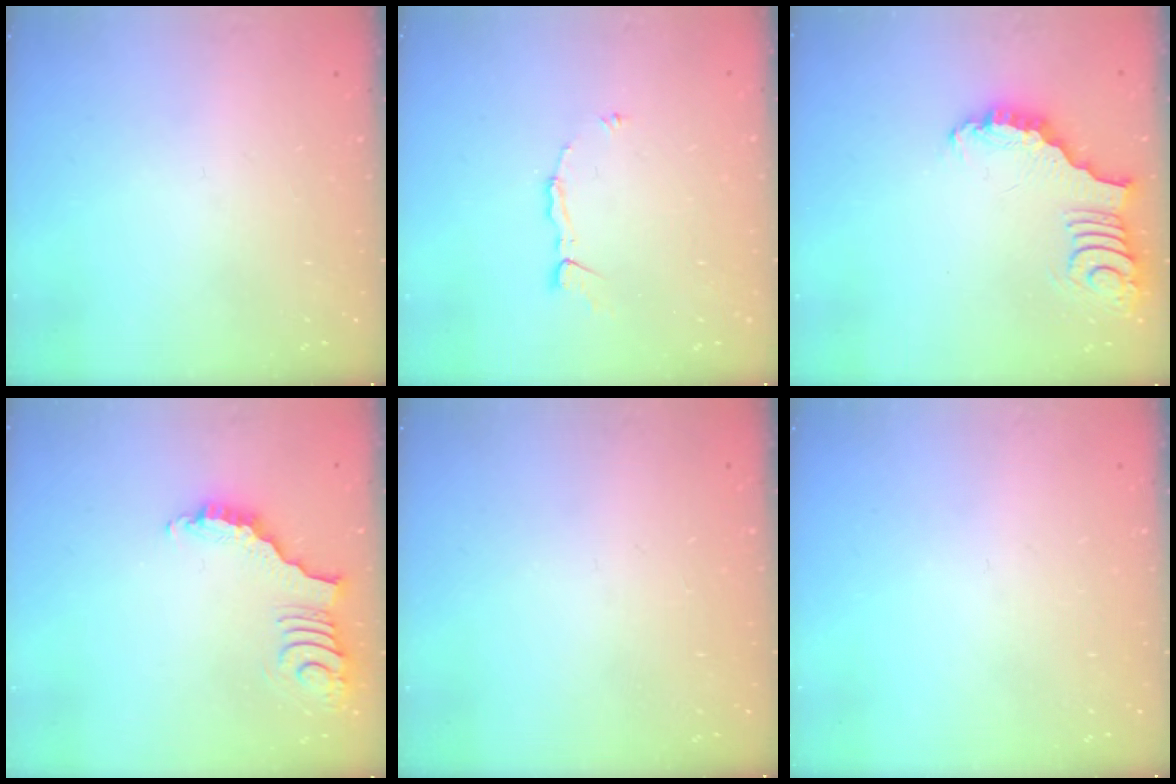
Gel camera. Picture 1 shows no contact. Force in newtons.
{"total": 5.2, "press": 5.2, "slide": 0.6}
{"total": 3.4, "press": 3.3, "slide": 0.5}
{"total": 3.7, "press": 3.6, "slide": 0.7}
{"total": 1.6, "press": 1.5, "slide": 0.5}
{"total": 0.0}